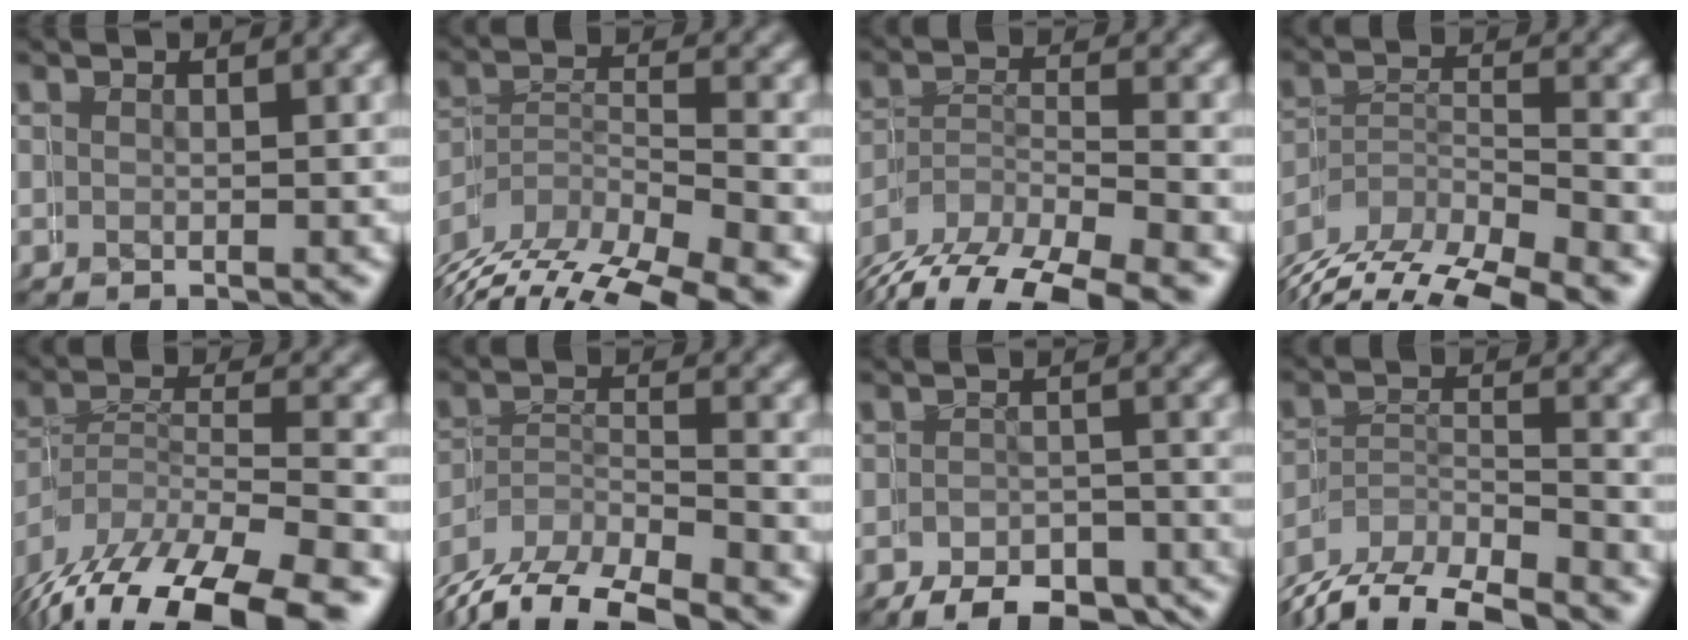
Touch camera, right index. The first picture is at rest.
{"total": 6.7, "force": [-4.4, 4.0, 3.1], "torque": [-0.064, -0.021, -0.065]}
{"total": 8.6, "force": [-5.5, 5.3, 4.0], "torque": [-0.079, -0.029, -0.079]}
{"total": 5.4, "force": [-3.4, 3.4, 2.4], "torque": [-0.039, -0.008, -0.057]}
{"total": 8.7, "force": [-5.5, 5.1, 4.4], "torque": [-0.105, -0.038, -0.070]}
{"total": 8.1, "force": [-6.2, 4.4, 2.7], "torque": [-0.057, -0.023, -0.093]}
{"total": 8.5, "force": [-7.7, 3.5, 1.1], "torque": [-0.019, -0.028, -0.112]}
{"total": 8.4, "force": [-6.7, 4.7, 2.0], "torque": [-0.054, -0.030, -0.105]}